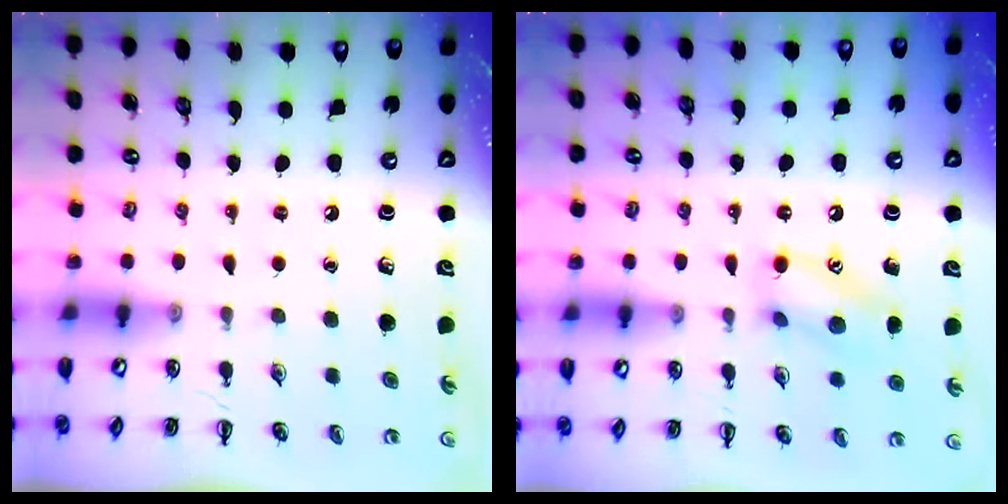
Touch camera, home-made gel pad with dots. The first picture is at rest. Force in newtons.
{"total": 11.9, "press": 11.8, "slide": 1.4}